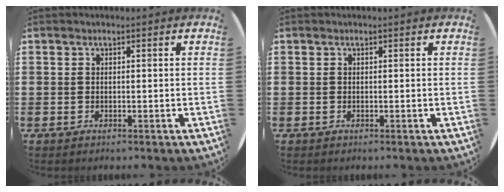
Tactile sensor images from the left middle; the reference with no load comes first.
{"total": 0.0}